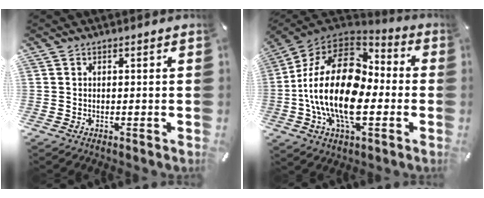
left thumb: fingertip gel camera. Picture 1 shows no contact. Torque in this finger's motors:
{"motor_torque": [1.13, 3.88, 1.93, -0.84, 1.05]}